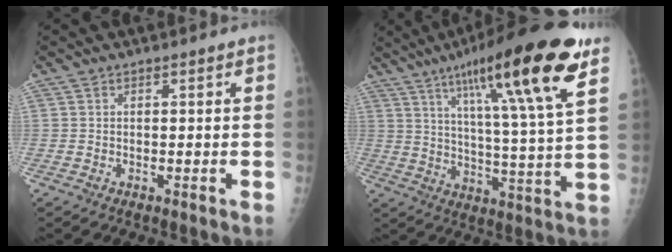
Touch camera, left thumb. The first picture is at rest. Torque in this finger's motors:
{"motor_torque": [1.18, 0.46, 1.55, -1.21, 0.45]}